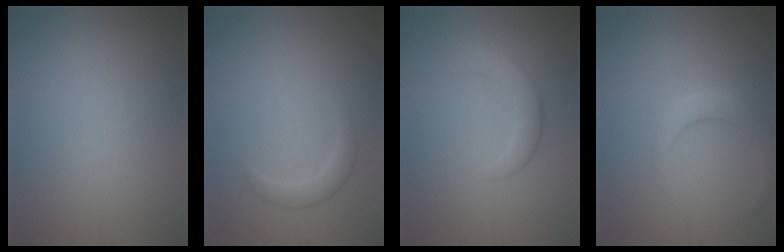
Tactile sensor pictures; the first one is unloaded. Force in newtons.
{"total": 1.6, "press": 1.6, "slide": 0.1}
{"total": 2.1, "press": 2.0, "slide": 0.2}
{"total": 2.9, "press": 2.9, "slide": 0.1}